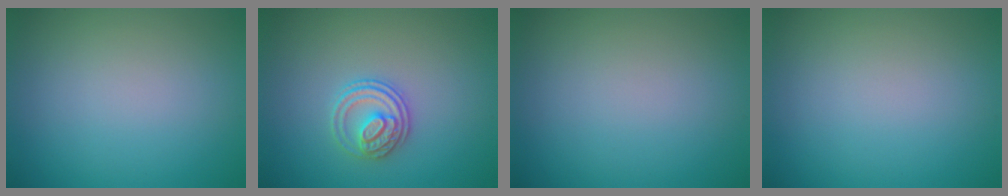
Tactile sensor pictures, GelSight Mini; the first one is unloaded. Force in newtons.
{"total": 2.8, "press": 2.7, "slide": 1.0}
{"total": 0.0}
{"total": 0.0}